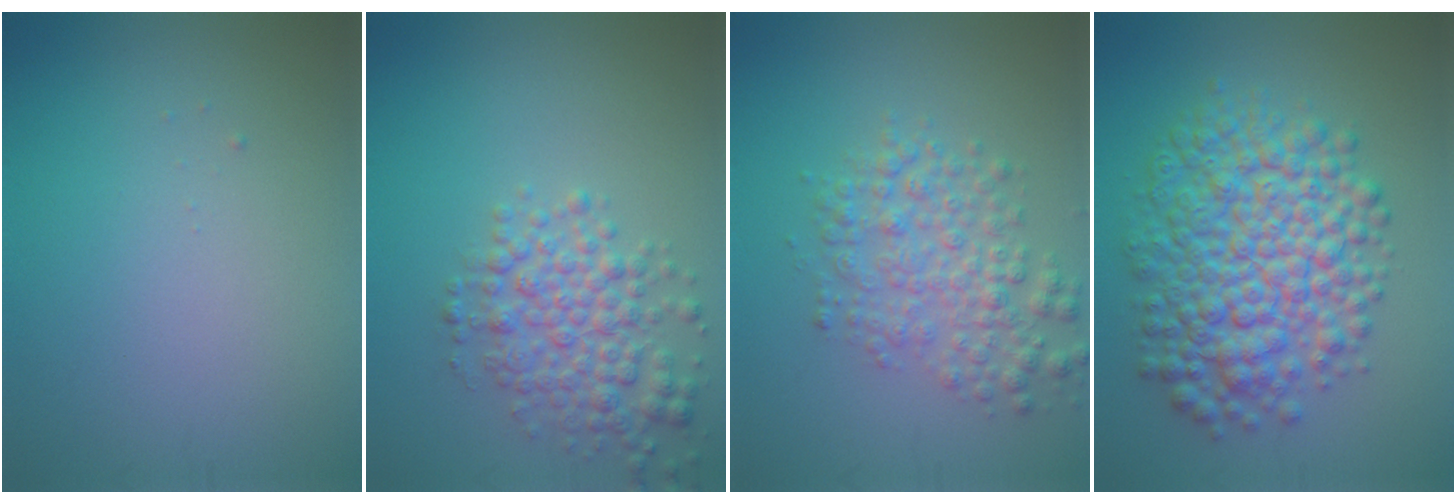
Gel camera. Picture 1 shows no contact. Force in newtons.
{"total": 4.2, "press": 4.2, "slide": 0.1}
{"total": 4.2, "press": 4.2, "slide": 0.1}
{"total": 9.0, "press": 9.0, "slide": 0.1}